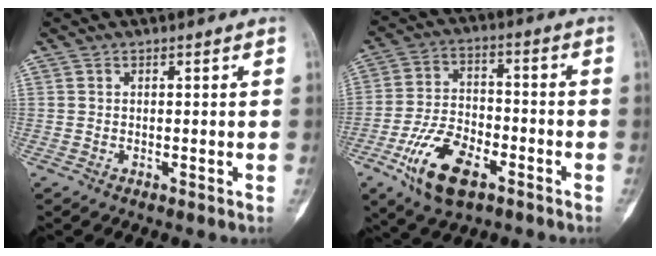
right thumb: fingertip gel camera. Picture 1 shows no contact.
{"total": 13.0, "force": [-6.5, 6.6, 9.1], "torque": [-0.161, 0.022, -0.116]}